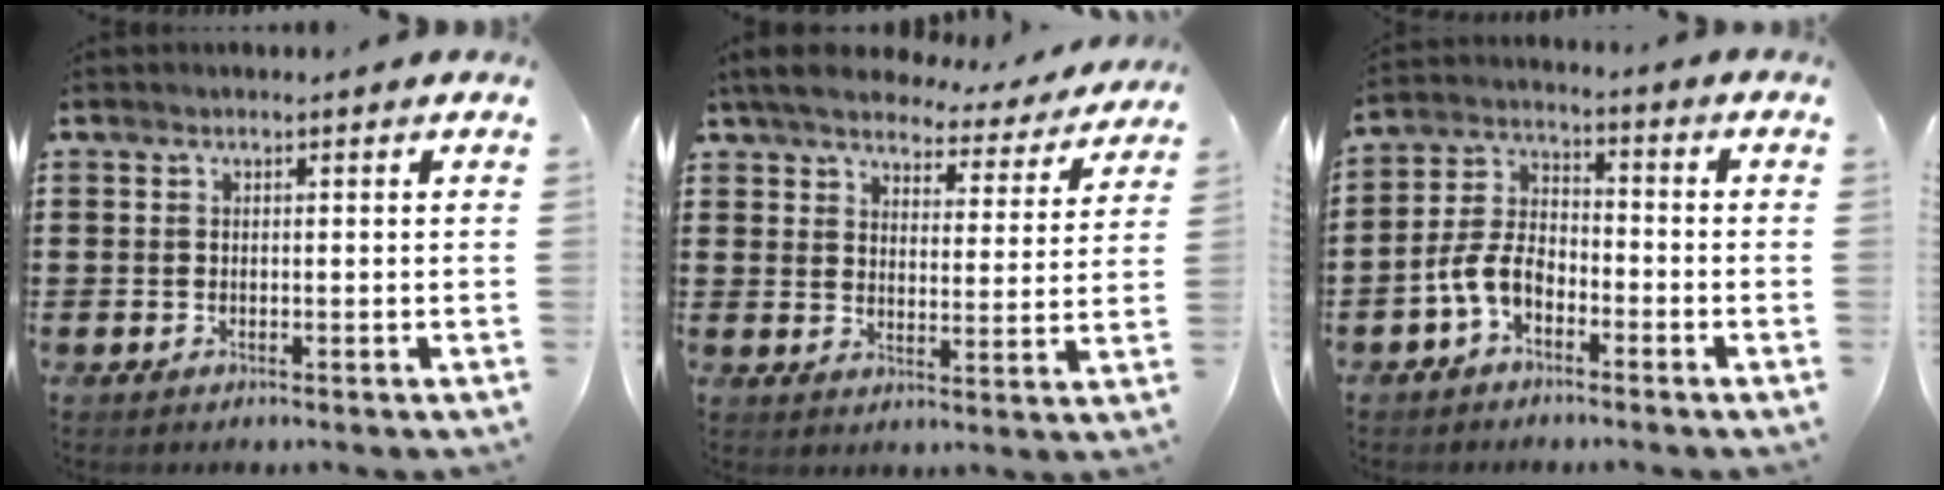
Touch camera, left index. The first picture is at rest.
{"total": 5.6, "force": [5.3, 1.0, 1.7], "torque": [-0.059, -0.030, 0.090]}
{"total": 6.0, "force": [-3.4, 3.4, 3.6], "torque": [-0.092, 0.008, -0.073]}